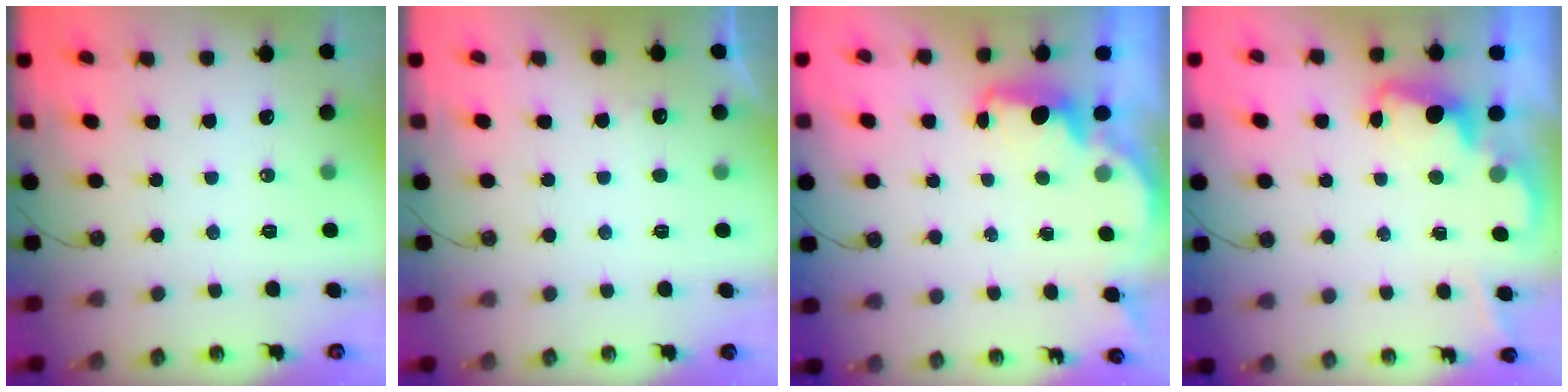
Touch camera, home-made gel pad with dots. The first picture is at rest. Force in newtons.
{"total": 2.8, "press": 2.6, "slide": 1.0}
{"total": 2.0, "press": 1.8, "slide": 0.8}
{"total": 2.4, "press": 2.3, "slide": 0.6}